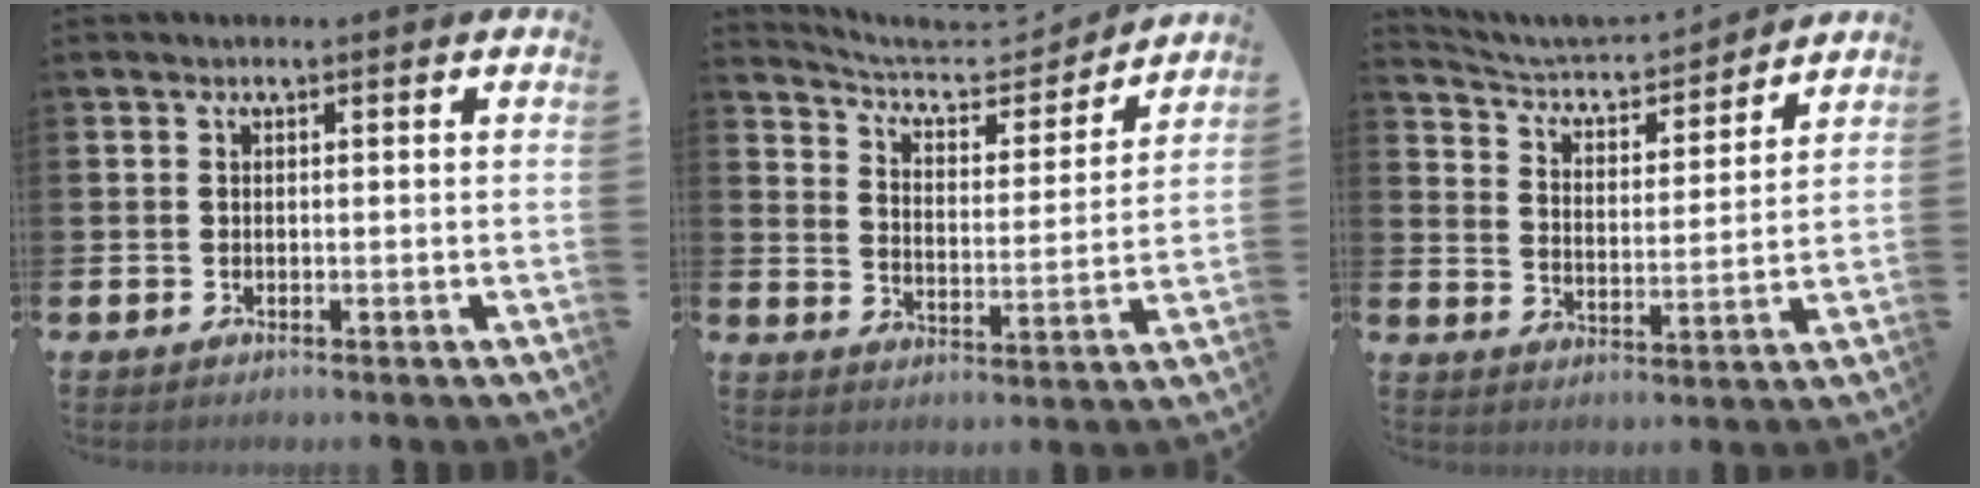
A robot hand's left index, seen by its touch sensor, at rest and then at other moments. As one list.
[{"total": 6.7, "force": [6.2, 1.8, 1.7], "torque": [-0.064, -0.046, 0.103]}, {"total": 5.4, "force": [5.2, 1.3, 1.0], "torque": [-0.055, -0.043, 0.084]}]